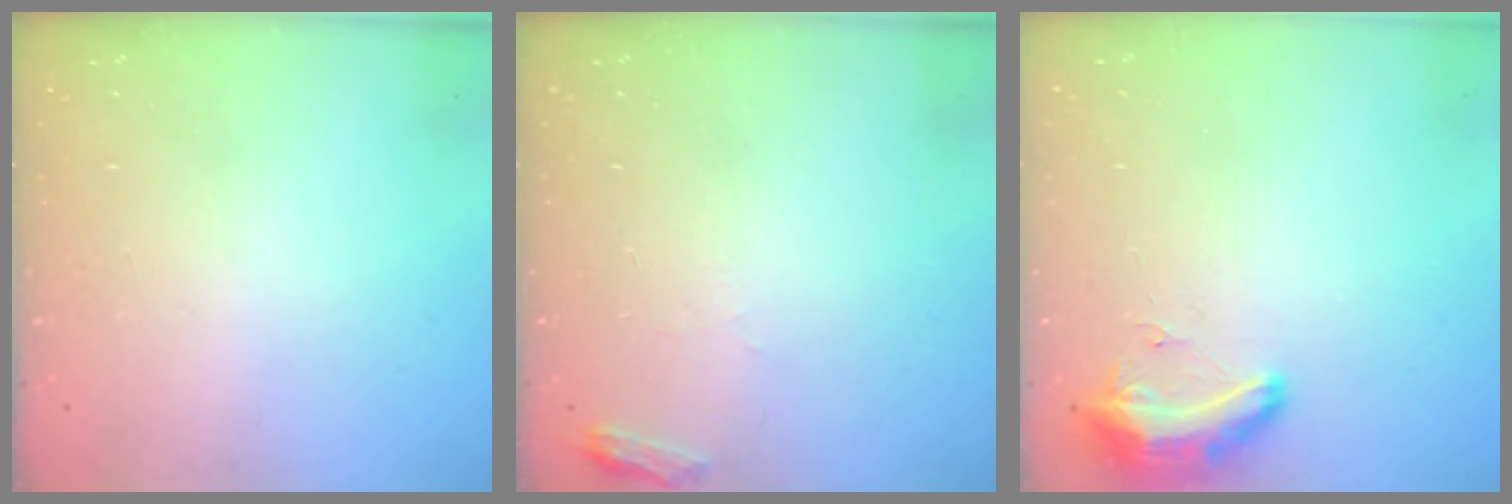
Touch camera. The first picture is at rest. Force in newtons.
{"total": 4.2, "press": 4.2, "slide": 0.5}
{"total": 14.6, "press": 10.5, "slide": 10.2}